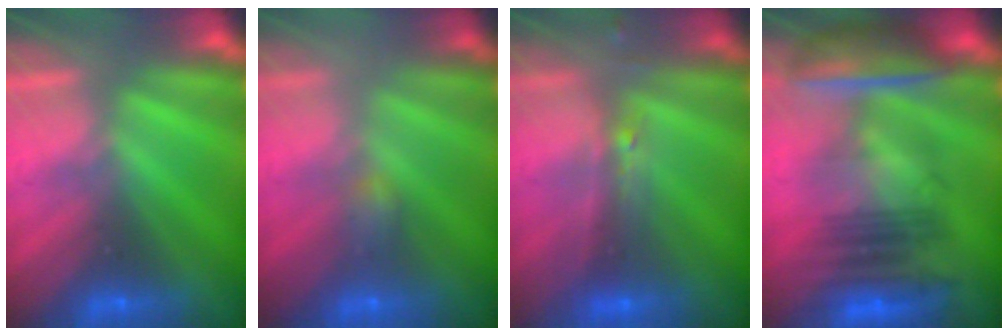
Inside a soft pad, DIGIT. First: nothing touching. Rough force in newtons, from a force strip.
{"total": 2.2}
{"total": 2.4}
{"total": 7.3}